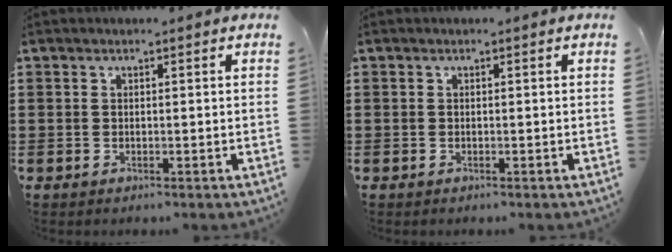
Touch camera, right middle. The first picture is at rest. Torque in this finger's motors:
{"motor_torque": [0.81, -0.45, 0.07, 0.04]}